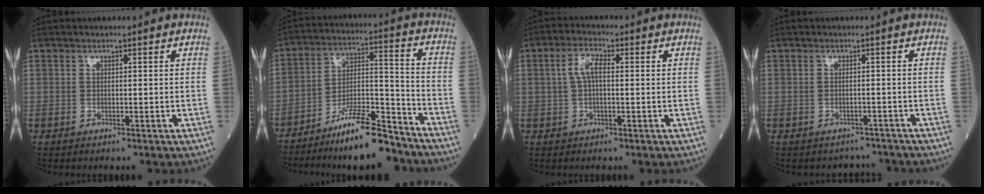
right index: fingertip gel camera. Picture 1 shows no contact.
{"total": 12.5, "force": [-10.4, 2.0, 6.6], "torque": [-0.106, 0.018, -0.177]}
{"total": 4.2, "force": [0.6, 1.6, 3.8], "torque": [-0.082, 0.016, 0.012]}
{"total": 2.7, "force": [-2.4, 0.9, -0.7], "torque": [0.010, 0.009, -0.031]}